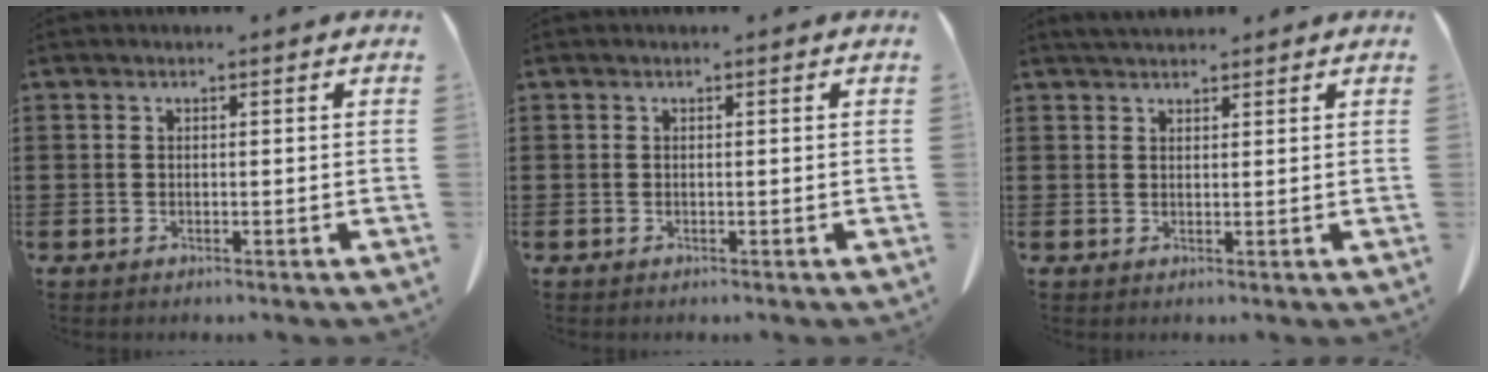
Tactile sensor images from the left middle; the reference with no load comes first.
{"total": 0.0}
{"total": 2.2, "force": [2.1, 0.5, 0.6], "torque": [-0.017, -0.002, 0.041]}